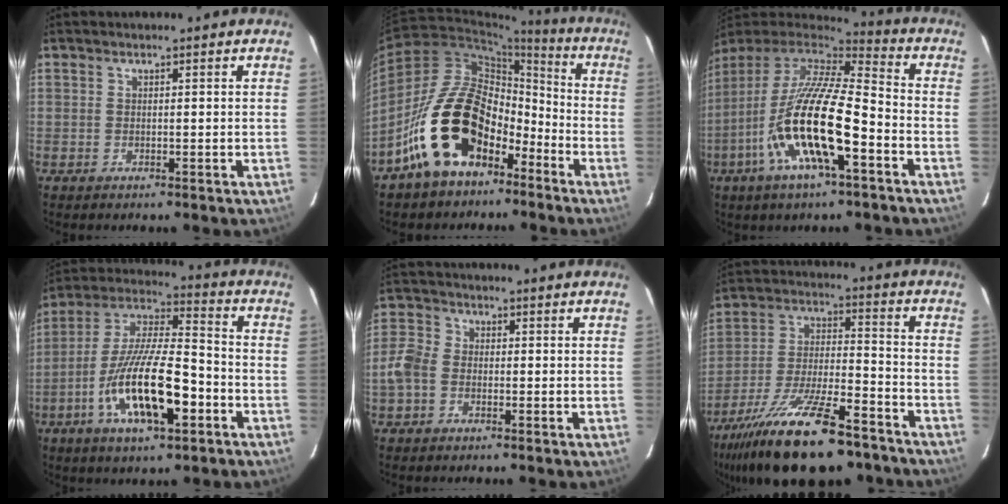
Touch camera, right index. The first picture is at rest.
{"total": 18.8, "force": [-10.4, 11.2, 10.9], "torque": [-0.201, 0.021, -0.172]}
{"total": 20.9, "force": [-7.9, 5.1, 18.6], "torque": [-0.346, -0.036, -0.157]}
{"total": 18.1, "force": [-6.8, 5.4, 15.9], "torque": [-0.309, -0.013, -0.125]}
{"total": 5.4, "force": [-1.9, 4.2, 2.8], "torque": [-0.064, 0.011, -0.043]}
{"total": 23.7, "force": [-17.1, 7.0, 14.9], "torque": [-0.283, -0.039, -0.273]}